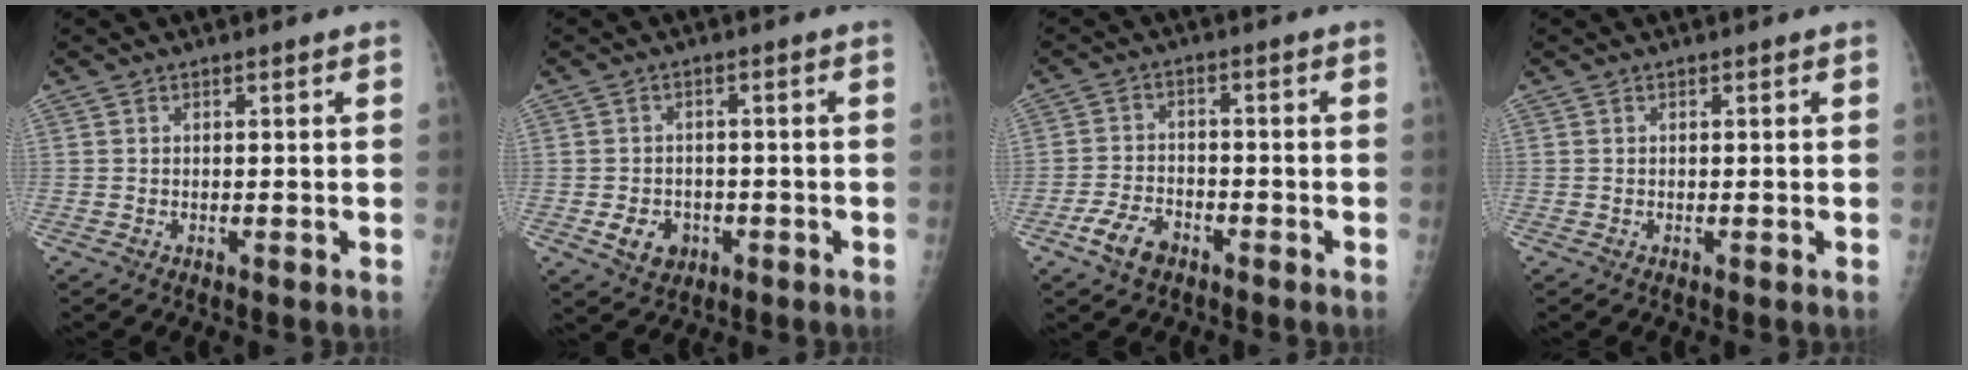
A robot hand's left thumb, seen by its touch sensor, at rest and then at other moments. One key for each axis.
{"total": 5.4, "fx": -1.8, "fy": 4.3, "fz": 2.6, "tx": -0.028, "ty": 0.009, "tz": -0.022}
{"total": 6.1, "fx": -3.7, "fy": 3.6, "fz": 3.2, "tx": -0.058, "ty": 0.020, "tz": -0.066}
{"total": 0.0}